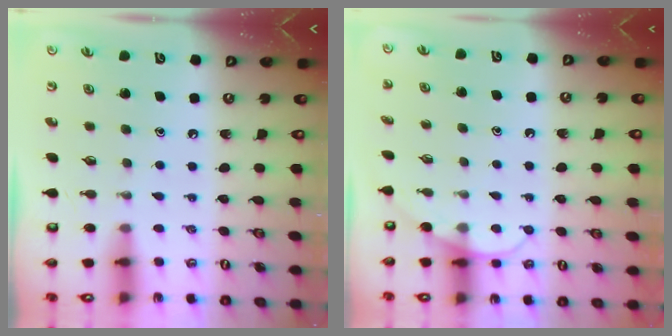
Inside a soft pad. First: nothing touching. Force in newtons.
{"total": 4.8, "press": 4.8, "slide": 0.4}